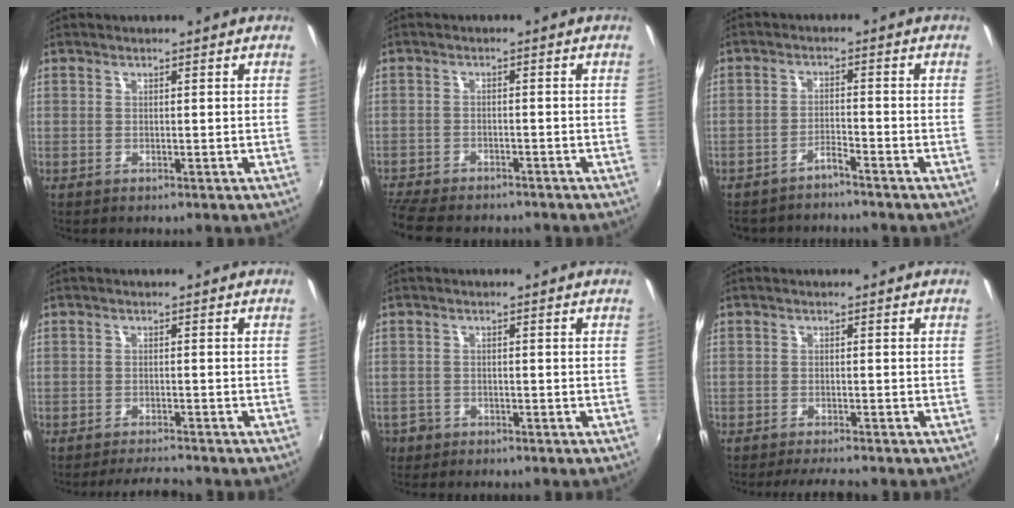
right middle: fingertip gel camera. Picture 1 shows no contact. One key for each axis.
{"total": 10.5, "fx": -9.2, "fy": 3.1, "fz": 4.0, "tx": -0.109, "ty": -0.026, "tz": -0.152}
{"total": 3.2, "fx": -3.1, "fy": 0.3, "fz": 1.0, "tx": -0.034, "ty": 0.000, "tz": -0.056}
{"total": 4.3, "fx": -4.1, "fy": 0.1, "fz": 1.3, "tx": -0.035, "ty": -0.007, "tz": -0.067}
{"total": 4.4, "fx": -2.6, "fy": 3.3, "fz": 1.1, "tx": -0.039, "ty": -0.005, "tz": -0.045}
{"total": 4.6, "fx": -4.2, "fy": 0.1, "fz": 2.0, "tx": -0.046, "ty": -0.010, "tz": -0.068}